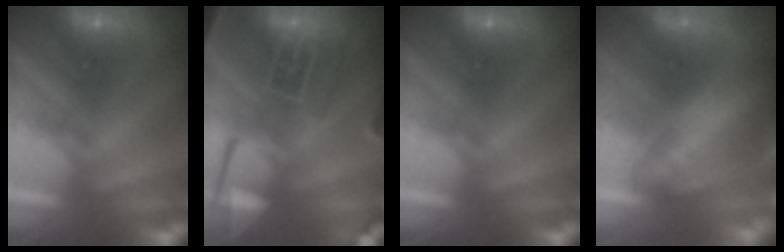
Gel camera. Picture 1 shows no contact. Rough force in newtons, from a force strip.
{"total": 8.0}
{"total": 0.0}
{"total": 9.7}